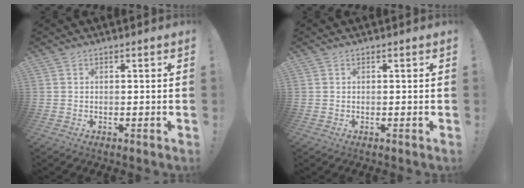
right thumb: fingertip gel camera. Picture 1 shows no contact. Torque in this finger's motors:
{"motor_torque": [0.00, 0.01, -0.15, 0.12, 0.04]}